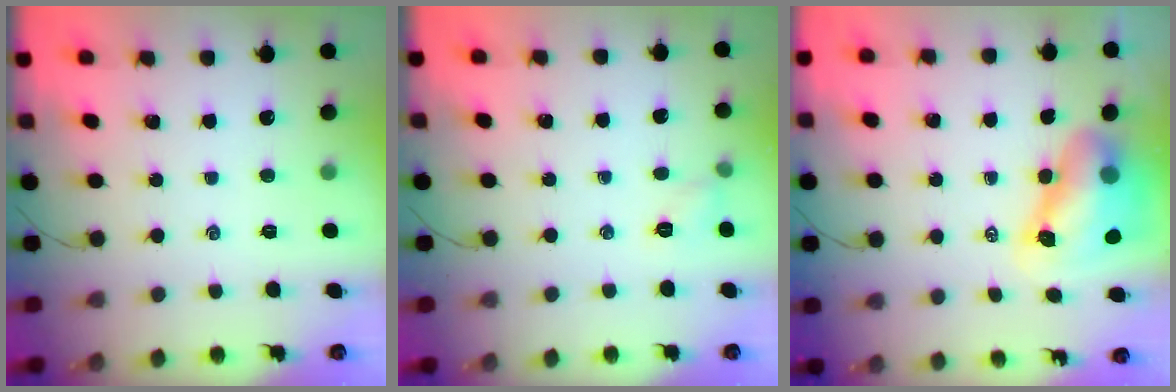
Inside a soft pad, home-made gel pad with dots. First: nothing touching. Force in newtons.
{"total": 4.7, "press": 4.5, "slide": 1.1}
{"total": 10.6, "press": 10.2, "slide": 3.0}